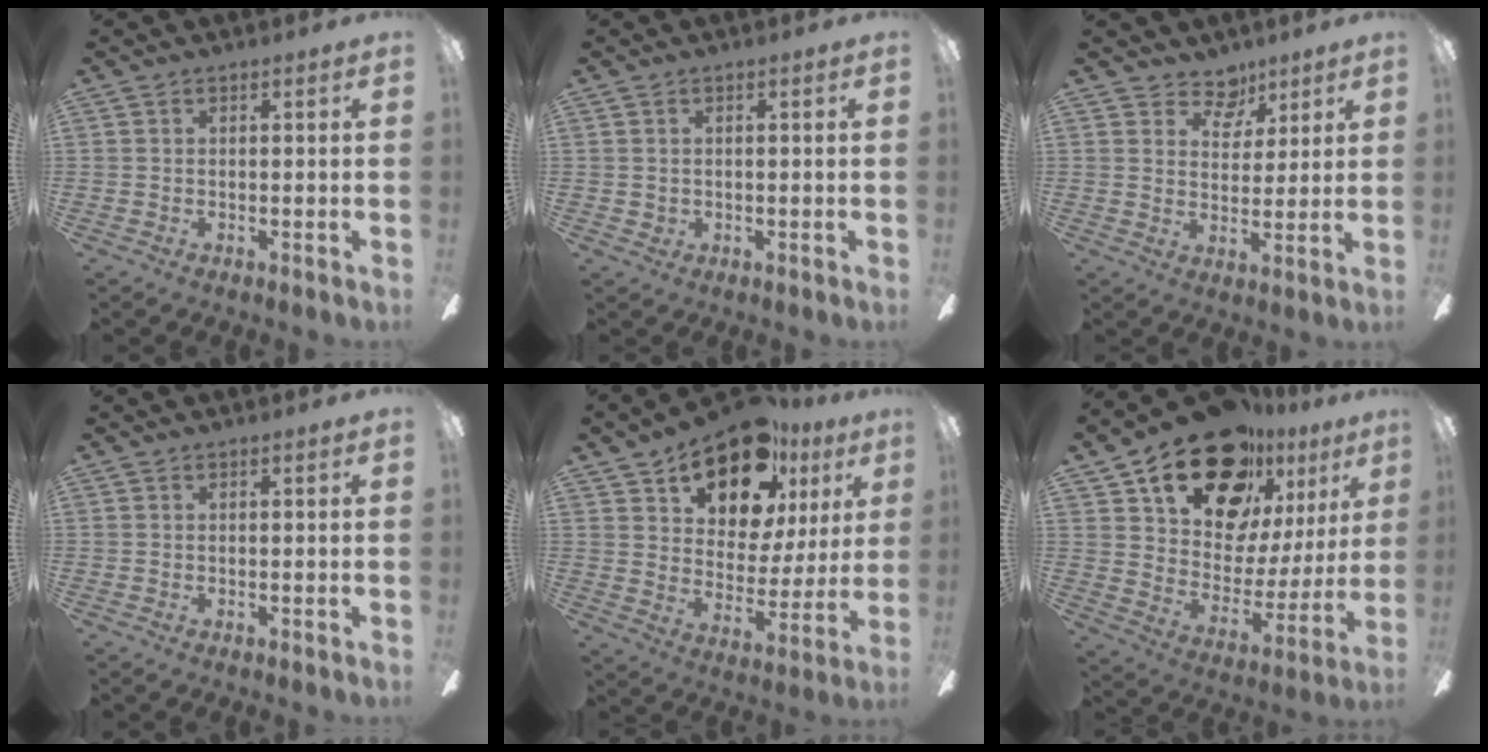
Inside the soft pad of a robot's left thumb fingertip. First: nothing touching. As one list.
[{"total": 1.1, "force": [0.2, 1.1, 0.2], "torque": [-0.004, 0.005, 0.003]}, {"total": 7.0, "force": [5.1, 4.4, 2.0], "torque": [-0.019, -0.030, 0.091]}, {"total": 0.0}, {"total": 18.0, "force": [12.5, 9.5, 8.9], "torque": [-0.150, -0.072, 0.220]}, {"total": 22.9, "force": [15.4, 12.6, 11.2], "torque": [-0.188, -0.089, 0.283]}]